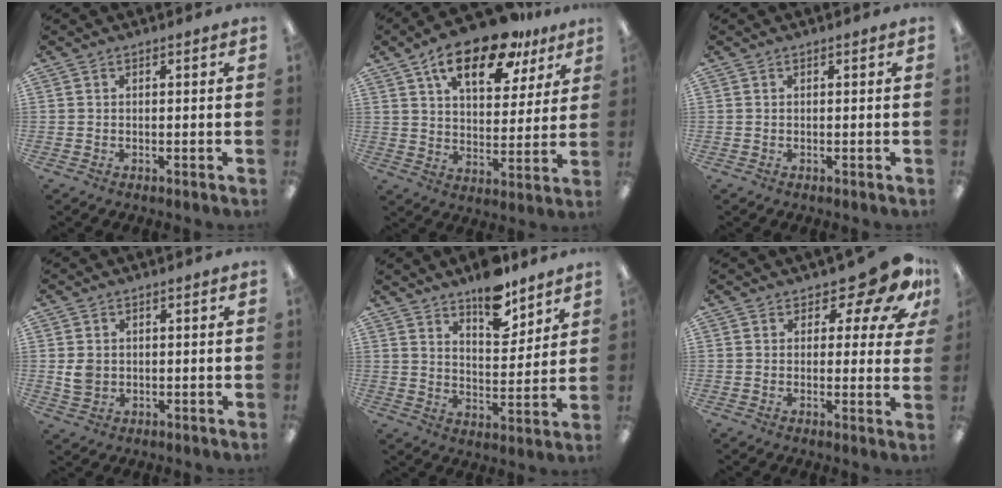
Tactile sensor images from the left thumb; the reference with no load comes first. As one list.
[{"total": 18.4, "force": [11.8, 8.2, 11.6], "torque": [-0.179, -0.053, 0.197]}, {"total": 0.0}, {"total": 3.8, "force": [0.4, 3.2, 2.0], "torque": [-0.030, 0.003, 0.008]}, {"total": 11.2, "force": [9.0, 4.3, 5.1], "torque": [-0.062, -0.059, 0.158]}, {"total": 9.2, "force": [6.0, 4.0, 5.6], "torque": [-0.073, -0.035, 0.105]}]